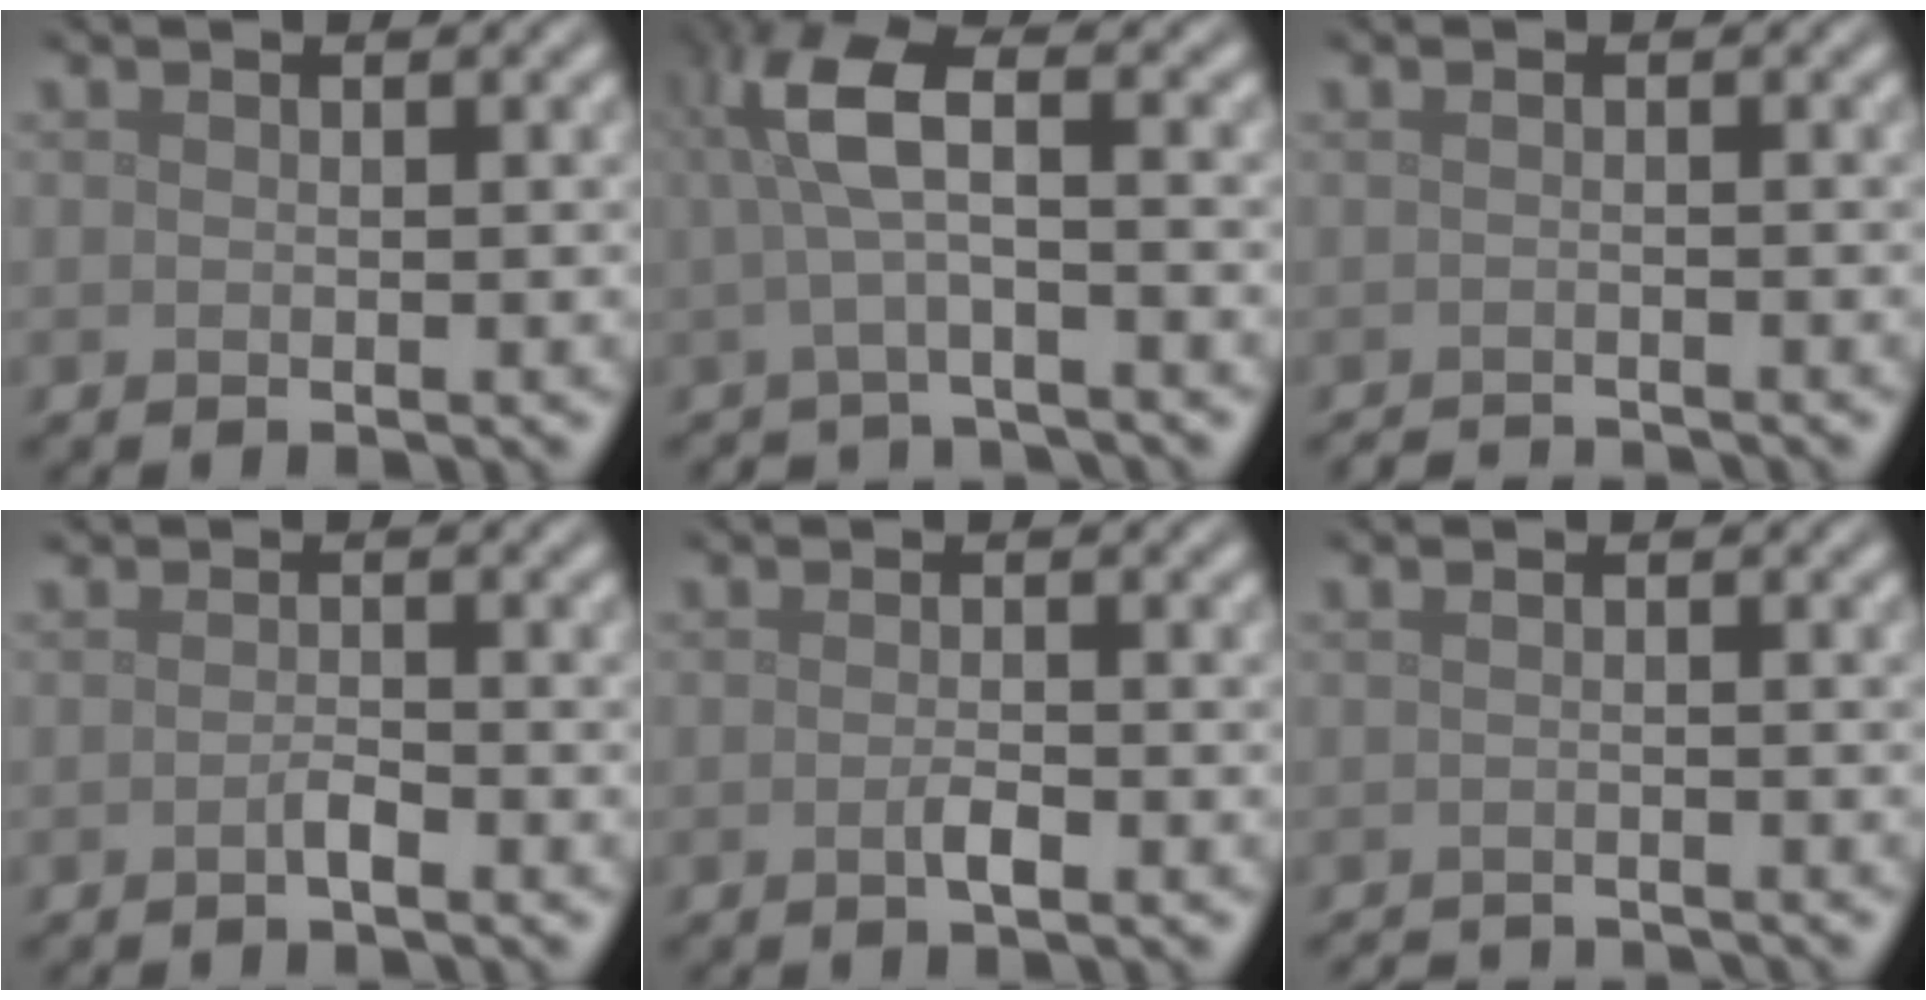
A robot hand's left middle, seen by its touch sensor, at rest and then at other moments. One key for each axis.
{"total": 4.2, "fx": -0.4, "fy": 1.2, "fz": 4.0, "tx": -0.085, "ty": 0.001, "tz": -0.014}
{"total": 2.0, "fx": -1.8, "fy": 0.3, "fz": 0.6, "tx": -0.003, "ty": -0.008, "tz": -0.033}
{"total": 1.0, "fx": -0.6, "fy": 0.2, "fz": 0.7, "tx": -0.016, "ty": 0.001, "tz": -0.010}
{"total": 1.2, "fx": -0.5, "fy": 0.3, "fz": 1.1, "tx": -0.021, "ty": -0.001, "tz": -0.010}
{"total": 2.5, "fx": -2.4, "fy": 0.4, "fz": 0.8, "tx": -0.008, "ty": -0.011, "tz": -0.041}